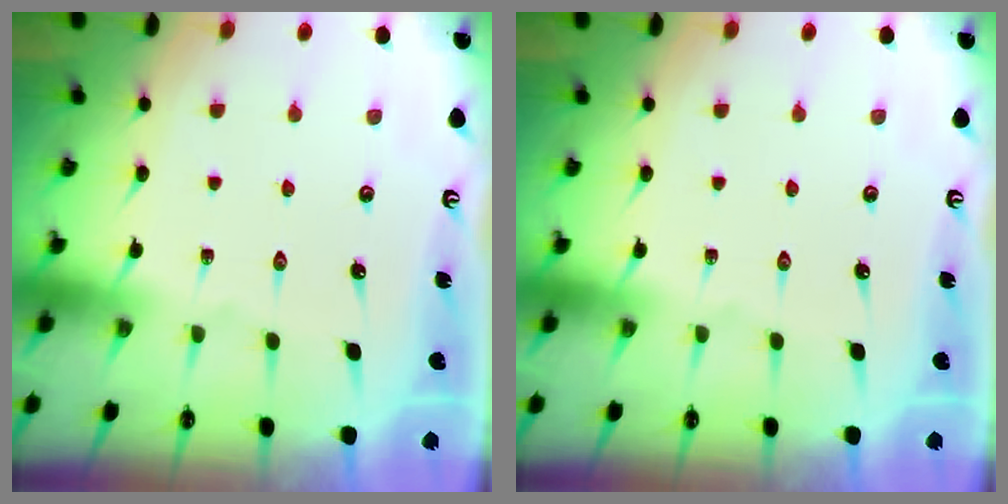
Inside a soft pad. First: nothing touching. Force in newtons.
{"total": 0.0}